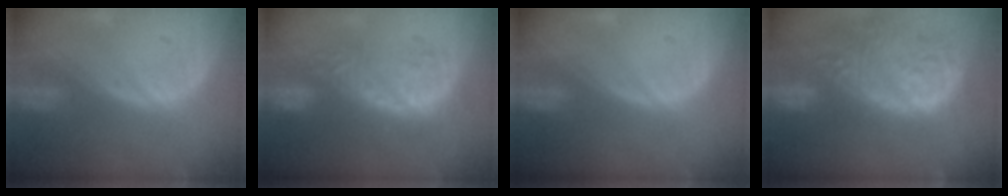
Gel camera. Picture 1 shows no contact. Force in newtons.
{"total": 8.8, "press": 8.6, "slide": 1.9}
{"total": 0.0}
{"total": 14.9, "press": 12.3, "slide": 8.3}